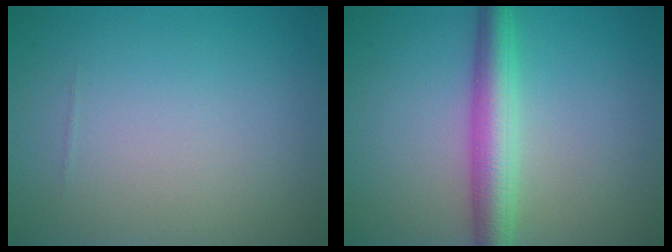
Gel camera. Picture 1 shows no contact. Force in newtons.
{"total": 4.8, "press": 4.8, "slide": 0.1}